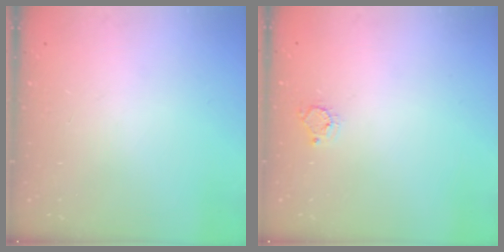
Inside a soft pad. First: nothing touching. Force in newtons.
{"total": 4.4, "press": 4.4, "slide": 0.4}